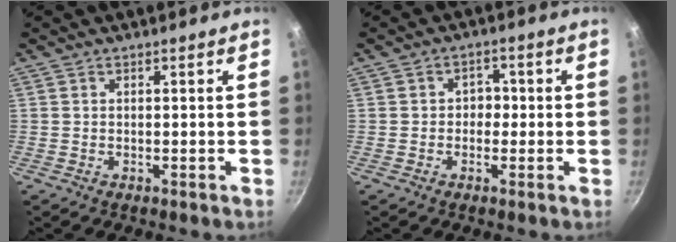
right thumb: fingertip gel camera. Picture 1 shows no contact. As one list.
[{"total": 3.0, "force": [-0.5, 2.6, 1.4], "torque": [0.009, 0.010, -0.013]}]